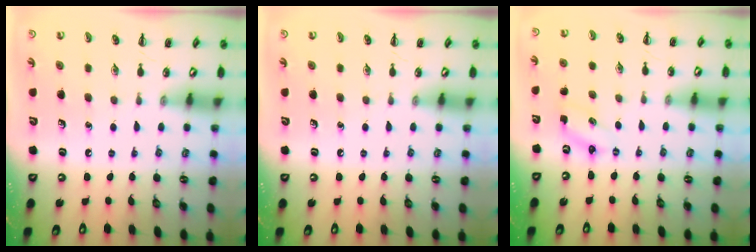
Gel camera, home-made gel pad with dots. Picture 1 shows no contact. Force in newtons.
{"total": 0.0}
{"total": 2.7, "press": 2.6, "slide": 0.8}